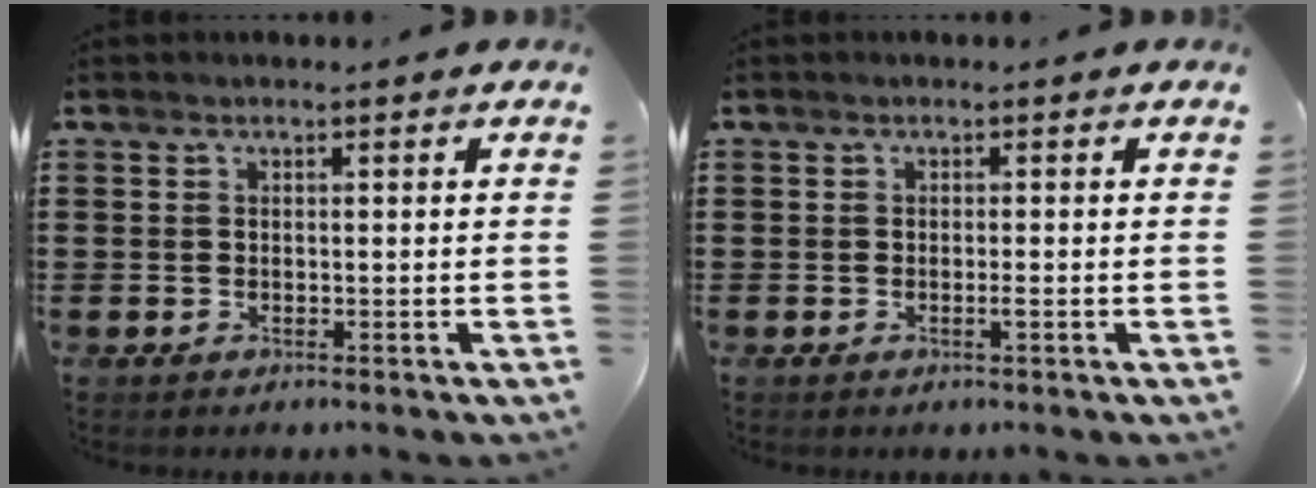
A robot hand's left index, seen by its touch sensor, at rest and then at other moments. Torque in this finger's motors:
{"motor_torque": [0.02, 0.02, 0.00, 0.01]}